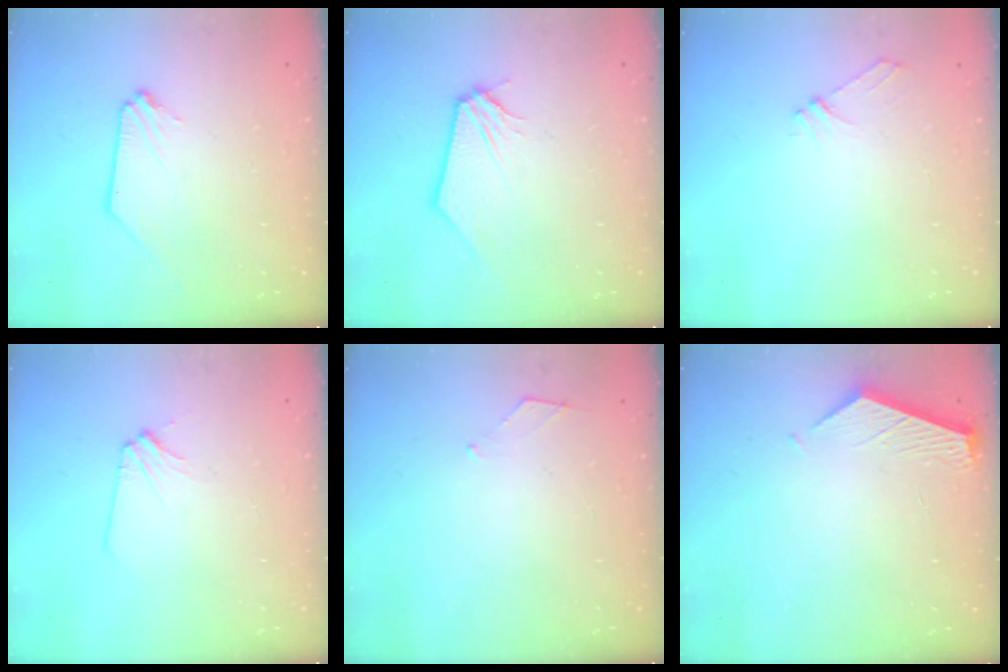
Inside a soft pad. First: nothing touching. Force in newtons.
{"total": 0.0}
{"total": 4.2, "press": 4.2, "slide": 0.4}
{"total": 2.3, "press": 2.3, "slide": 0.3}
{"total": 4.4, "press": 4.4, "slide": 0.8}
{"total": 4.0, "press": 4.0, "slide": 0.4}